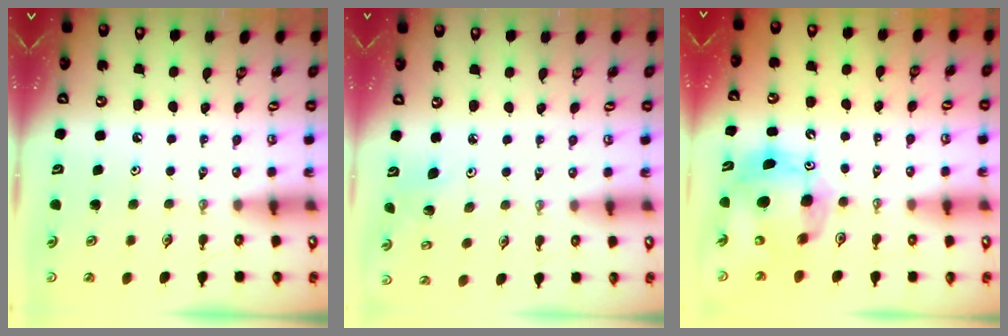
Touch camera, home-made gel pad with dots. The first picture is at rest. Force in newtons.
{"total": 2.8, "press": 2.8, "slide": 0.4}
{"total": 13.9, "press": 13.8, "slide": 2.1}